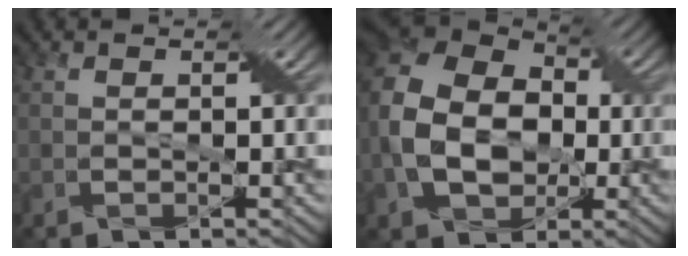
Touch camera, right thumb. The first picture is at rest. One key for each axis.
{"total": 14.5, "fx": -1.7, "fy": 10.6, "fz": 9.8, "tx": -0.241, "ty": -0.014, "tz": -0.025}